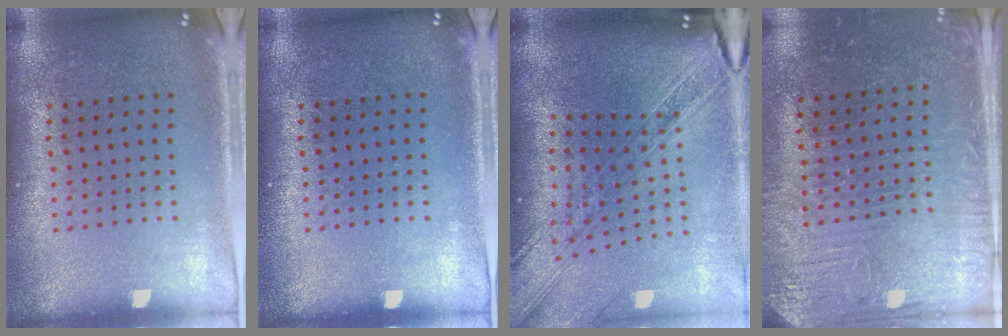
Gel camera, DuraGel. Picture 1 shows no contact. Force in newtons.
{"total": 0.0}
{"total": 2.5, "press": 2.1, "slide": 1.4}
{"total": 3.1, "press": 3.0, "slide": 0.8}